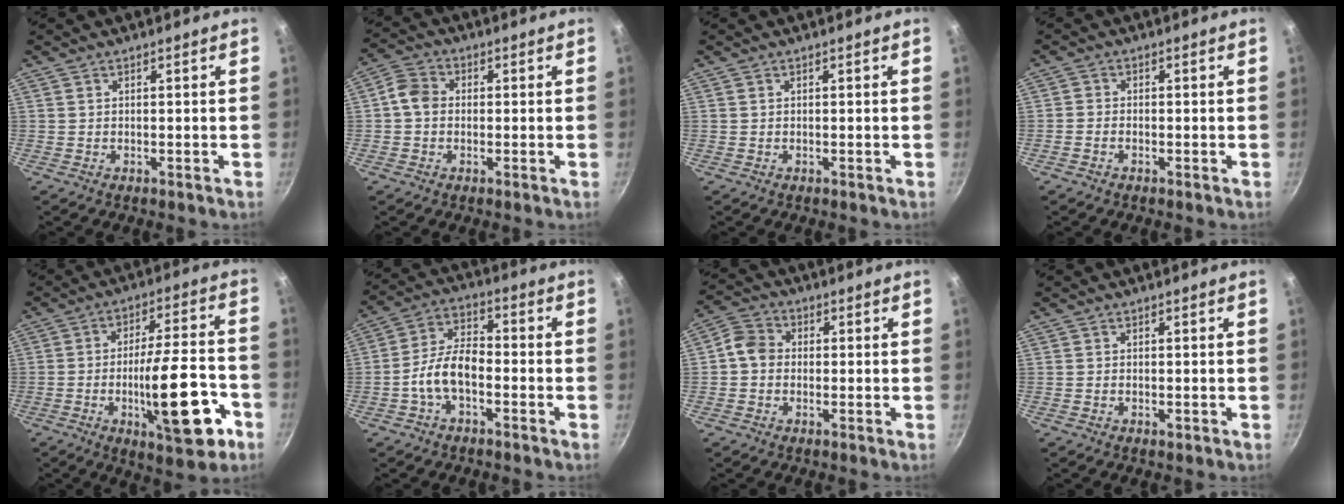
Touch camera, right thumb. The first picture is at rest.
{"total": 5.0, "force": [-0.1, 4.2, 2.8], "torque": [-0.041, 0.014, -0.018]}
{"total": 0.0}
{"total": 1.4, "force": [-1.0, 0.8, 0.5], "torque": [-0.013, 0.012, -0.025]}
{"total": 18.2, "force": [-6.8, 5.6, 16.0], "torque": [-0.213, 0.041, -0.094]}
{"total": 8.6, "force": [-3.2, 4.4, 6.6], "torque": [-0.113, 0.043, -0.067]}
{"total": 5.3, "force": [-0.3, 4.5, 2.7], "torque": [-0.032, 0.014, -0.024]}
{"total": 0.5, "force": [-0.2, 0.3, 0.3], "torque": [-0.006, 0.000, -0.005]}